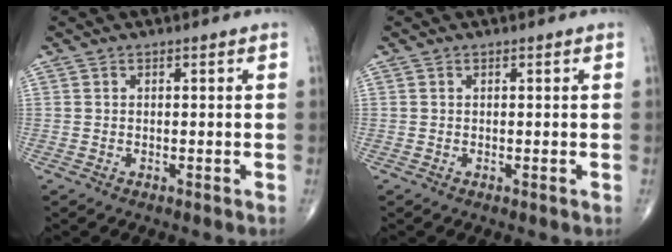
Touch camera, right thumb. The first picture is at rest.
{"total": 0.0}